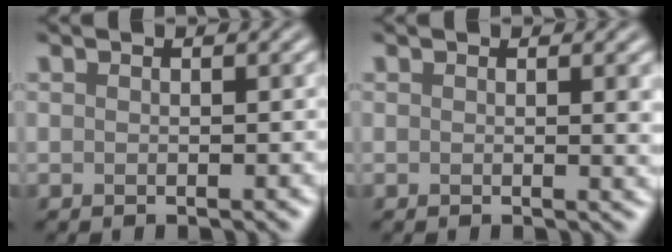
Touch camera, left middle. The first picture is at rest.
{"total": 1.8, "force": [0.4, 0.5, 1.7], "torque": [-0.014, 0.000, 0.002]}